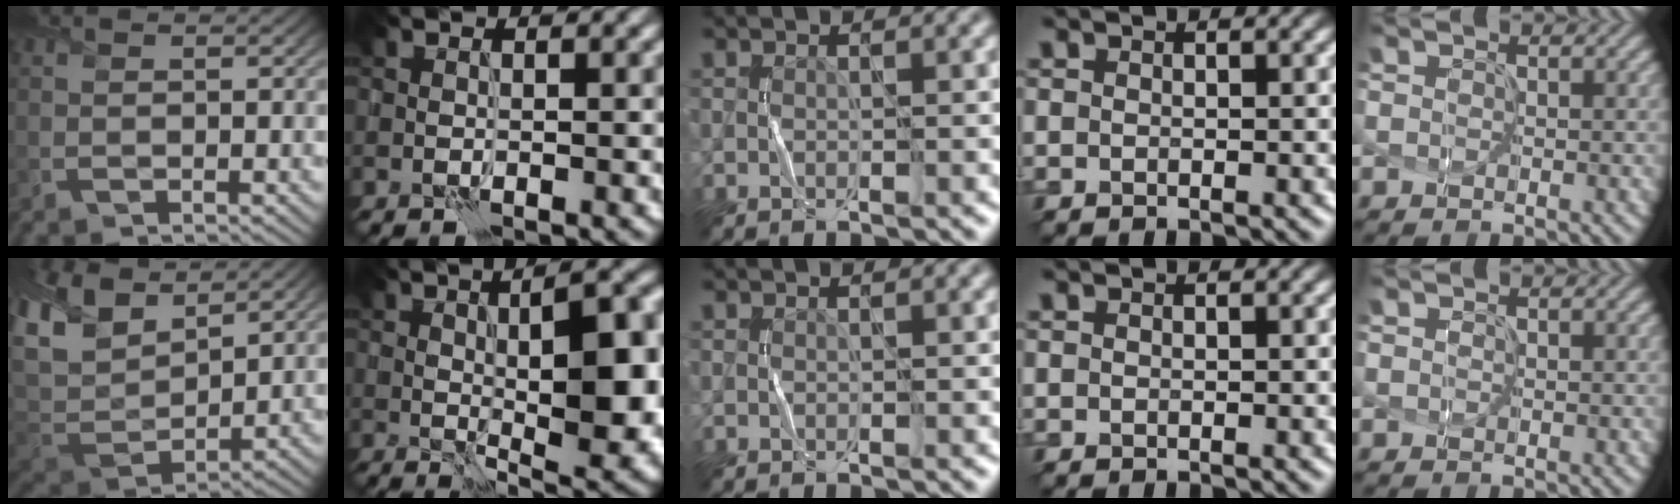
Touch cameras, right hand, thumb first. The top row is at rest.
{"thumb": {"total": 12.1, "force": [6.4, 6.4, 8.0], "torque": [-0.210, 0.025, 0.120]}, "index": {"total": 12.2, "force": [0.9, 4.1, 11.5], "torque": [-0.151, 0.004, 0.019]}}